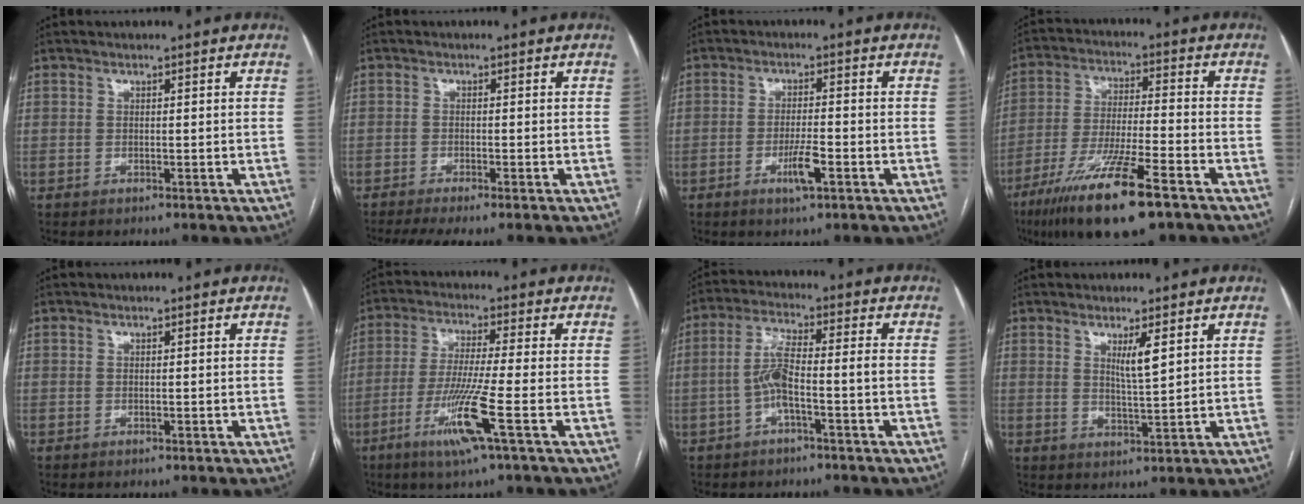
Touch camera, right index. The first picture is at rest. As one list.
[{"total": 6.0, "force": [-4.8, 0.1, 3.7], "torque": [-0.052, -0.008, -0.075]}, {"total": 4.4, "force": [-2.0, 0.5, 3.9], "torque": [-0.074, -0.004, -0.036]}, {"total": 15.9, "force": [-9.8, 1.5, 12.5], "torque": [-0.239, -0.040, -0.174]}, {"total": 0.0}, {"total": 9.7, "force": [-4.0, -1.2, 8.7], "torque": [-0.173, -0.024, -0.082]}, {"total": 6.1, "force": [-1.8, 0.4, 5.8], "torque": [-0.120, 0.021, -0.035]}, {"total": 3.7, "force": [1.7, 0.0, 3.3], "torque": [-0.061, -0.009, 0.033]}]